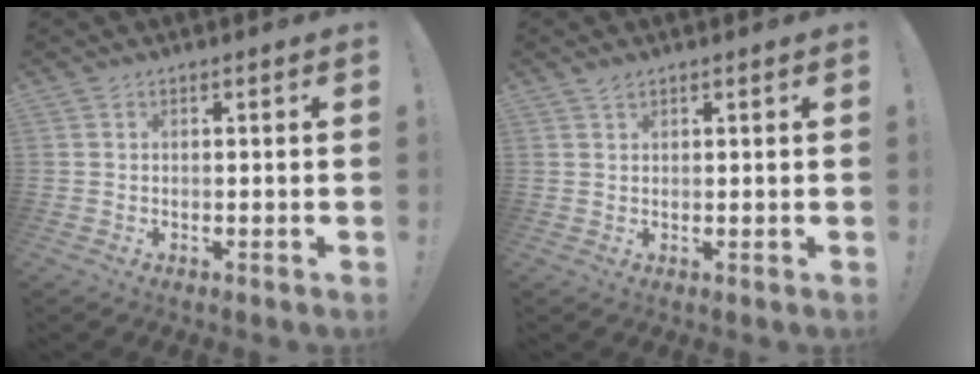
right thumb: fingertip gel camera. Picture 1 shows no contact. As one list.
[{"total": 1.4, "force": [1.2, 0.4, 0.6], "torque": [-0.005, -0.005, 0.022]}]